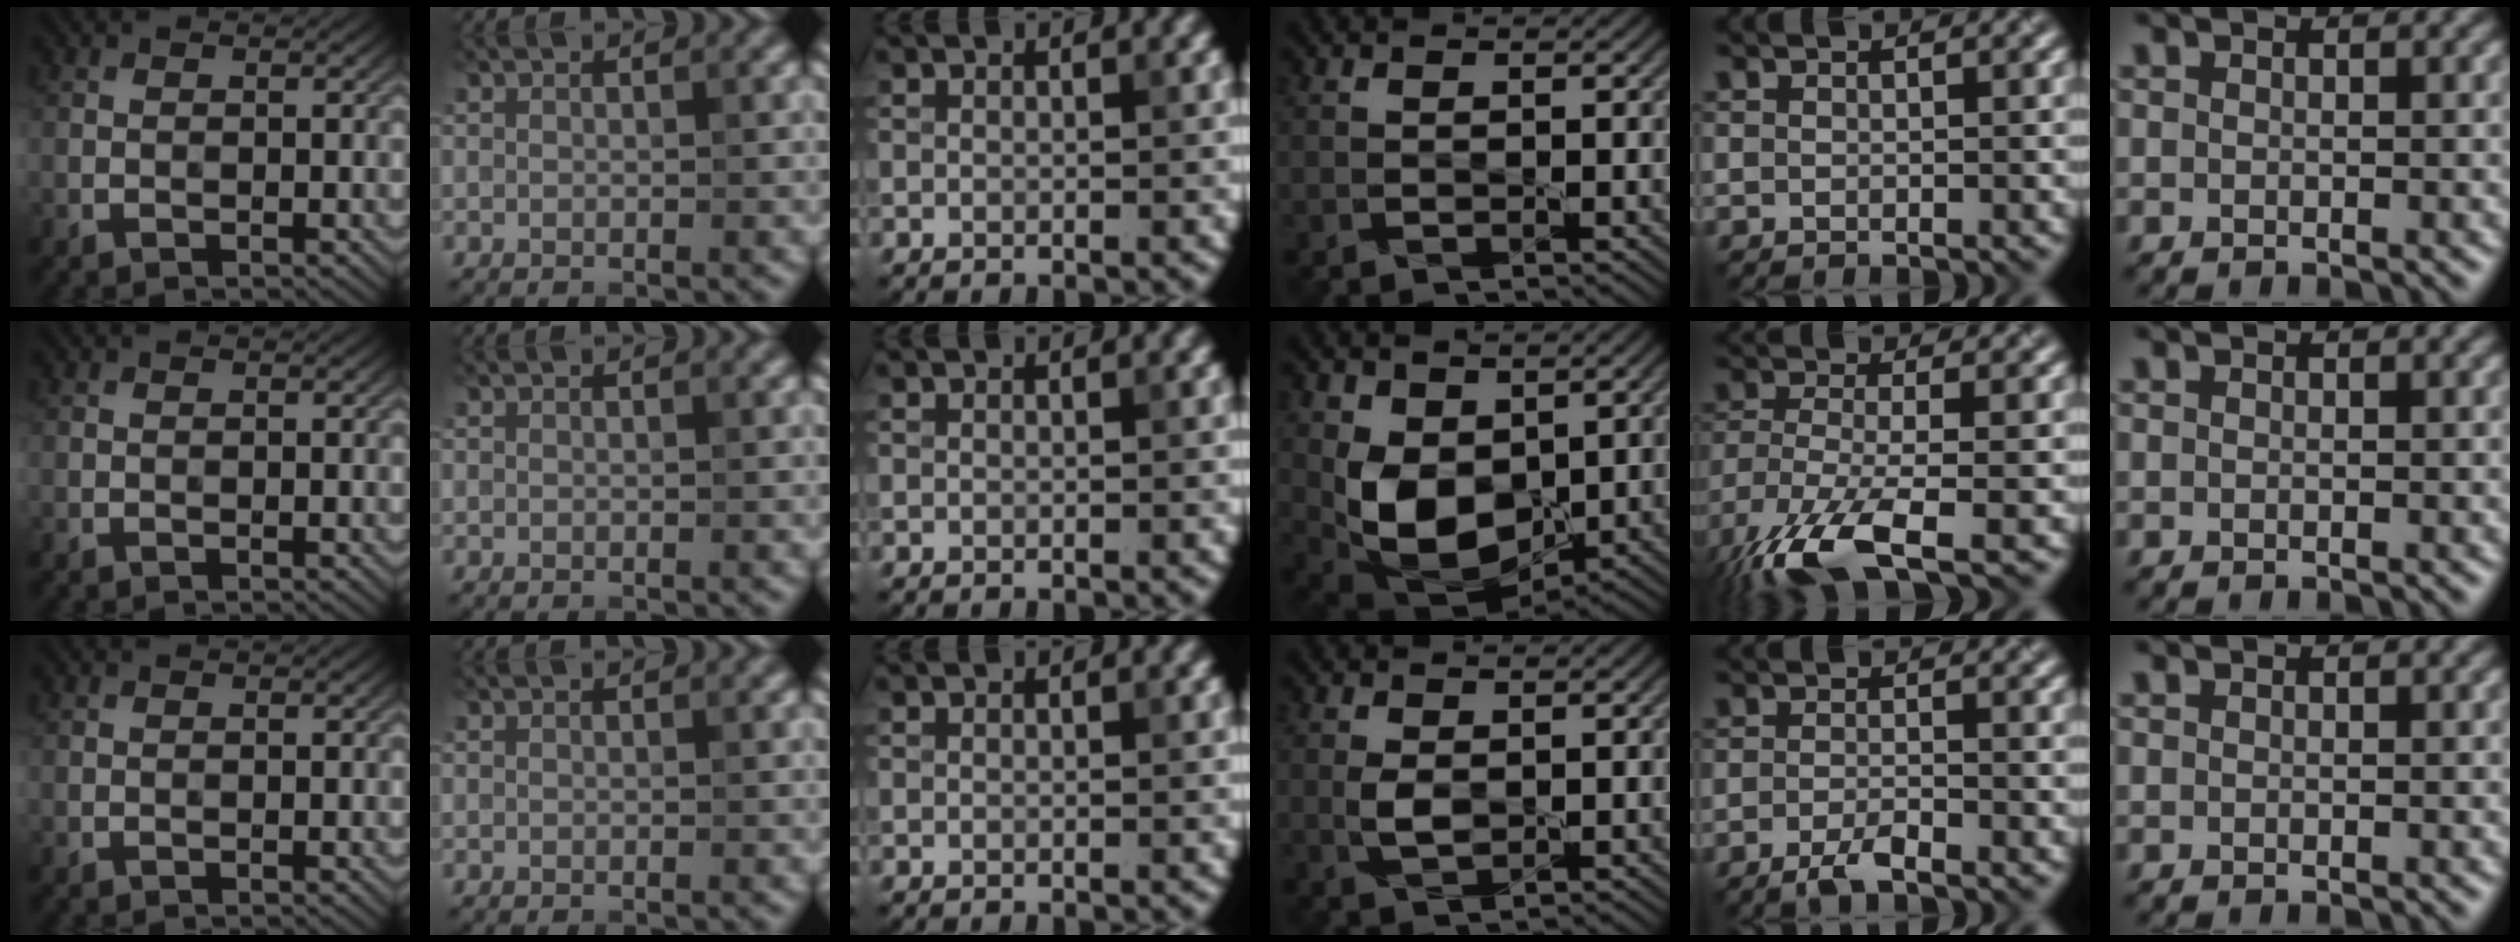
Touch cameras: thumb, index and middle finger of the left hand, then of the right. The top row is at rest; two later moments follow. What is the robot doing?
{"motion": "squeeze", "object": "tweezer"}